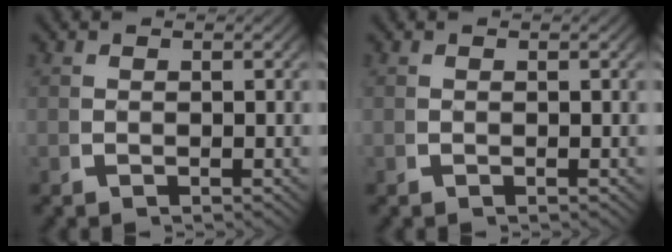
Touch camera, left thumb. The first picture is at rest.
{"total": 0.0}